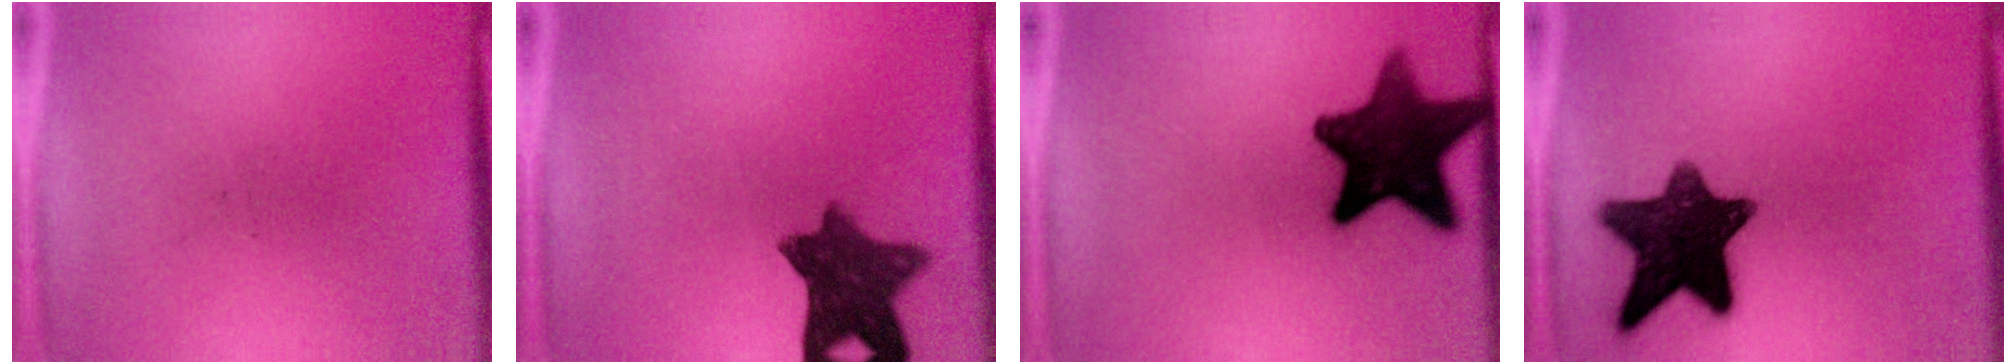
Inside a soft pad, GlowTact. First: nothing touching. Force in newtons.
{"total": 10.1}
{"total": 14.8}
{"total": 13.9}